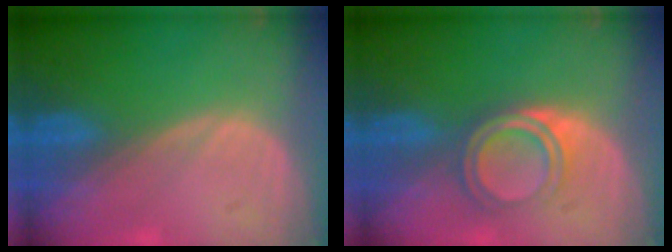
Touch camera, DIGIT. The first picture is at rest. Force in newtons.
{"total": 4.7, "press": 4.6, "slide": 0.9}